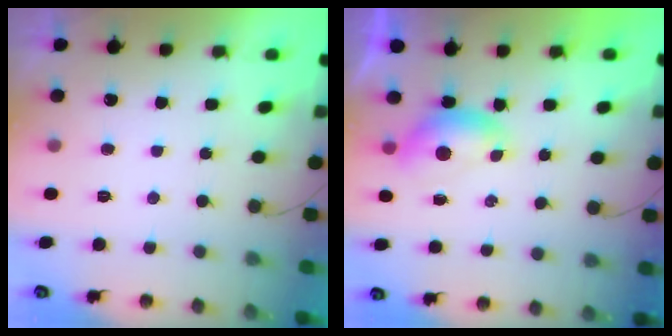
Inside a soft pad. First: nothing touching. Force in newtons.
{"total": 6.1, "press": 6.0, "slide": 0.9}